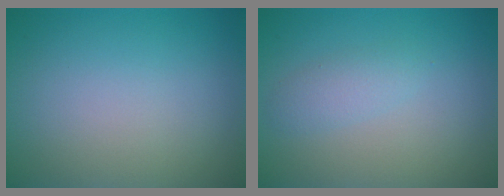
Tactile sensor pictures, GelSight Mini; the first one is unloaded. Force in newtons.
{"total": 1.5, "press": 1.5, "slide": 0.1}